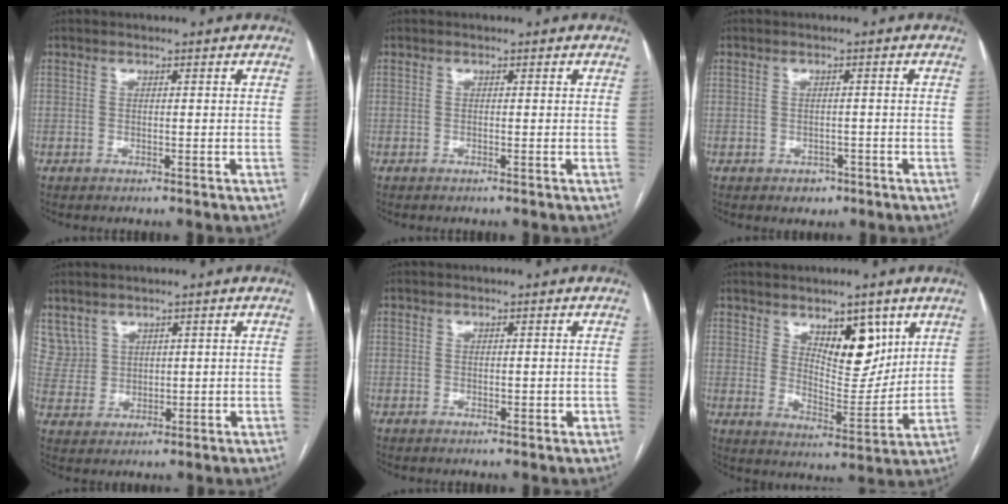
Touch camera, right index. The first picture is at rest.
{"total": 0.0}
{"total": 2.2, "force": [-1.2, 1.7, 0.7], "torque": [-0.004, 0.005, -0.011]}
{"total": 6.1, "force": [4.0, 4.6, 0.6], "torque": [-0.020, 0.017, 0.095]}
{"total": 1.5, "force": [-0.1, 1.0, 1.1], "torque": [-0.012, 0.003, 0.002]}
{"total": 9.5, "force": [5.0, 4.0, 7.0], "torque": [-0.106, -0.009, 0.089]}